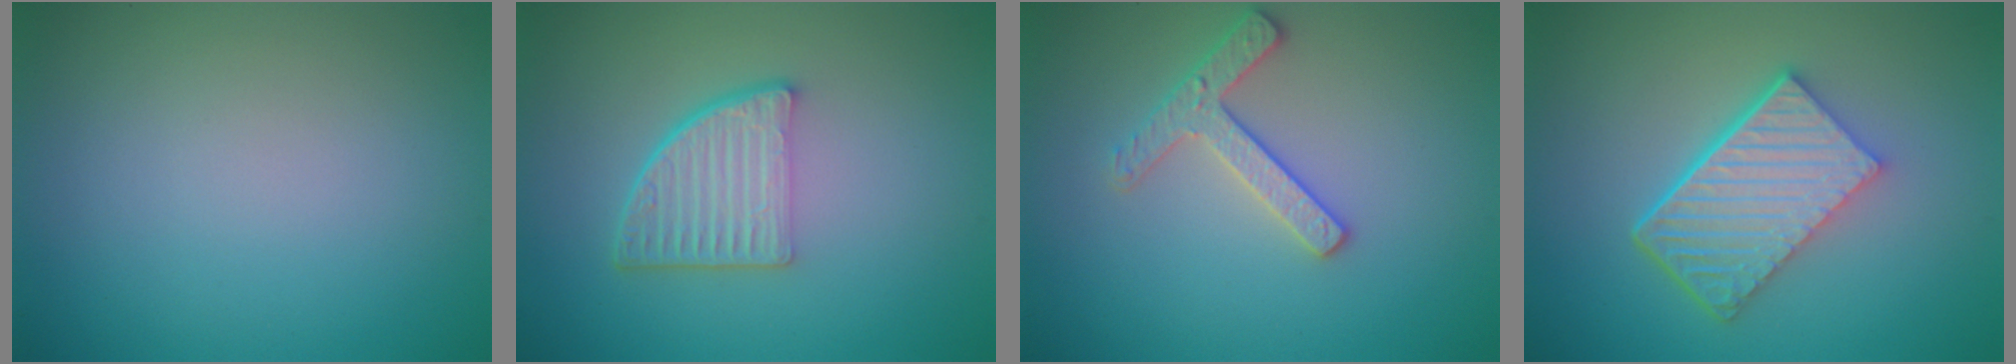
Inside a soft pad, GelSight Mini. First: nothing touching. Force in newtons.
{"total": 4.9, "press": 3.3, "slide": 3.6}
{"total": 2.5, "press": 2.5, "slide": 0.3}
{"total": 6.7, "press": 4.5, "slide": 5.0}